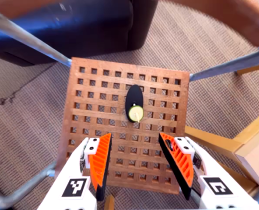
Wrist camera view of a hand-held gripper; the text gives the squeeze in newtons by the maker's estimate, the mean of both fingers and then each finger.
{"total": 0.5, "left": 0.5, "right": 0.5}